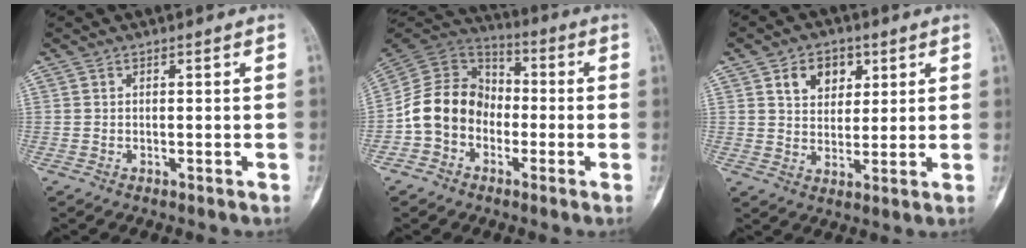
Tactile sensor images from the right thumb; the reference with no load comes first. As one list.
[{"total": 13.1, "force": [-3.1, 10.8, 6.7], "torque": [-0.103, 0.050, -0.069]}, {"total": 7.7, "force": [3.4, 5.6, 4.1], "torque": [-0.032, -0.013, 0.055]}]